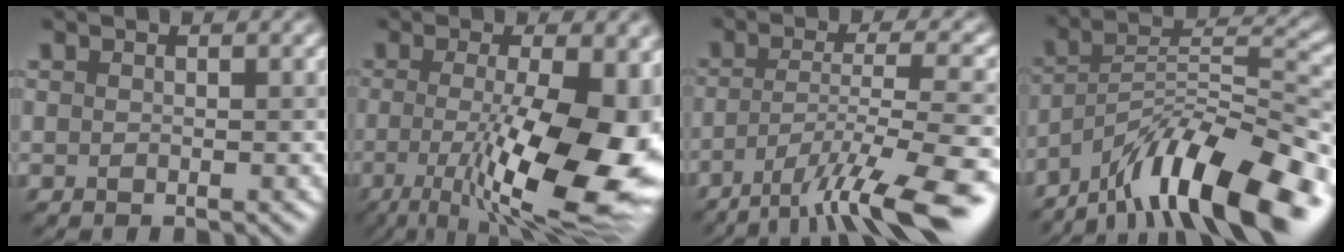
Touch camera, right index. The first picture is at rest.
{"total": 13.5, "force": [-2.7, 4.1, 12.6], "torque": [-0.192, -0.019, -0.039]}
{"total": 10.3, "force": [-6.2, 2.0, 8.0], "torque": [-0.129, 0.003, -0.105]}
{"total": 13.7, "force": [-9.8, 3.6, 8.9], "torque": [-0.141, 0.024, -0.178]}